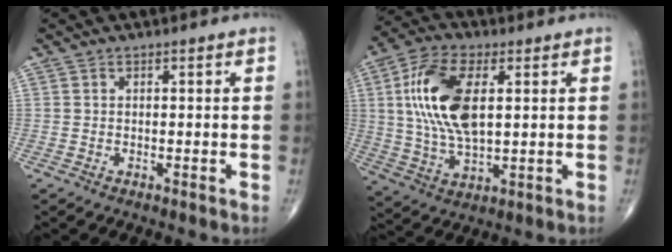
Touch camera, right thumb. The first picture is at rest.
{"total": 15.6, "force": [3.2, 7.5, 13.2], "torque": [-0.266, -0.002, 0.061]}